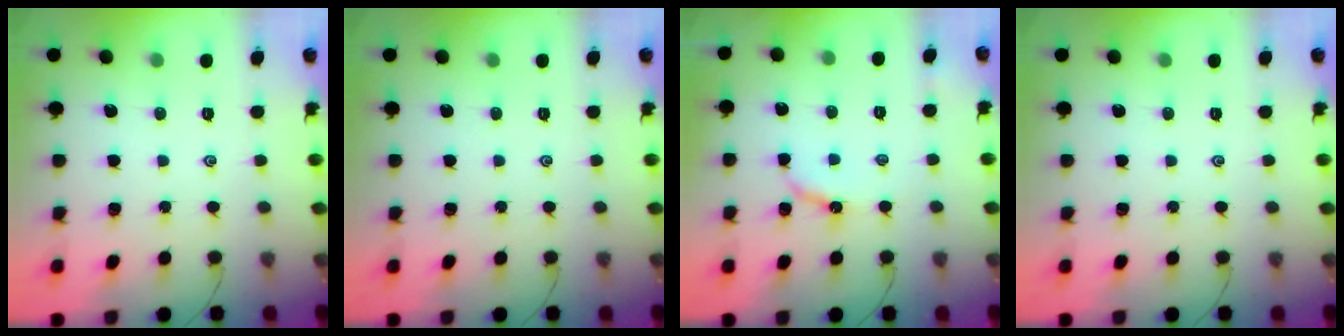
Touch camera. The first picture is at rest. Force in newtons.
{"total": 0.0}
{"total": 5.6, "press": 5.6, "slide": 0.4}
{"total": 0.0}